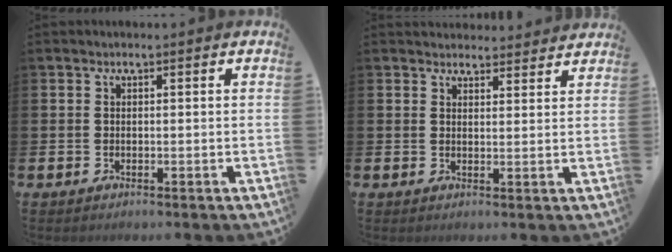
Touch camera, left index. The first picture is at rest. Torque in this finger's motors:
{"motor_torque": [0.91, -1.23, 0.09, 0.00]}